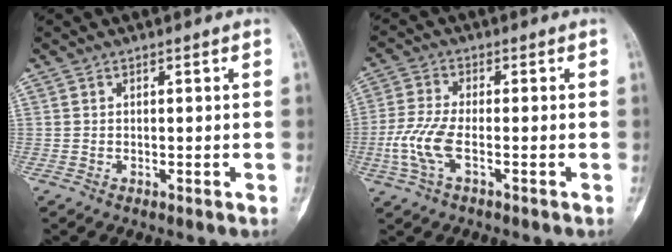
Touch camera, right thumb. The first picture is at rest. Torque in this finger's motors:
{"motor_torque": [1.34, 1.17, 0.58, -0.94, 0.14]}